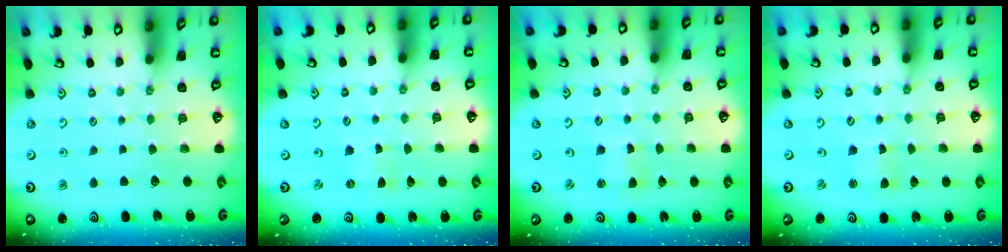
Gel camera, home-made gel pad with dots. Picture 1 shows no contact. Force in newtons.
{"total": 0.0}
{"total": 1.4, "press": 1.4, "slide": 0.3}
{"total": 1.2, "press": 1.2, "slide": 0.2}